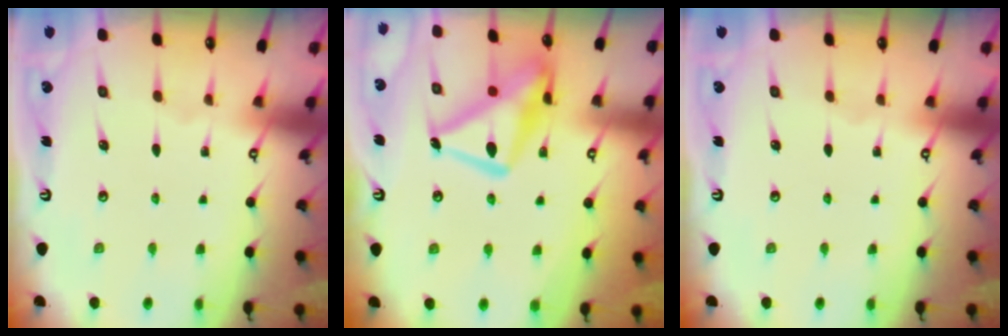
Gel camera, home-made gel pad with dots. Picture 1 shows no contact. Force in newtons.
{"total": 17.7, "press": 17.6, "slide": 1.7}
{"total": 0.0}